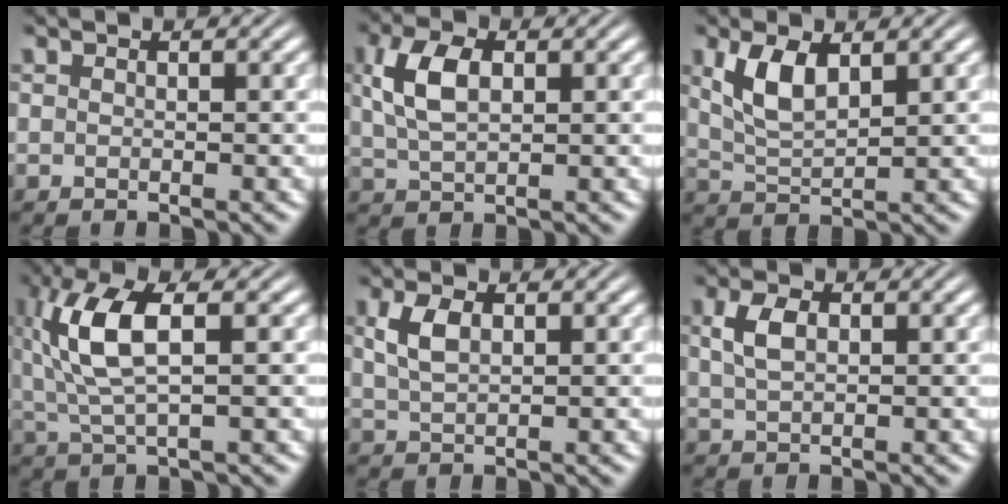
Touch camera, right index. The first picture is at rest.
{"total": 4.1, "force": [0.9, 2.2, 3.4], "torque": [-0.075, 0.000, 0.022]}
{"total": 4.0, "force": [1.2, 2.2, 3.1], "torque": [-0.074, -0.012, 0.030]}
{"total": 6.8, "force": [1.3, 2.9, 6.0], "torque": [-0.137, -0.004, 0.034]}
{"total": 2.3, "force": [0.7, 1.1, 1.9], "torque": [-0.041, -0.005, 0.022]}
{"total": 2.3, "force": [0.6, 1.1, 1.9], "torque": [-0.037, -0.002, 0.015]}